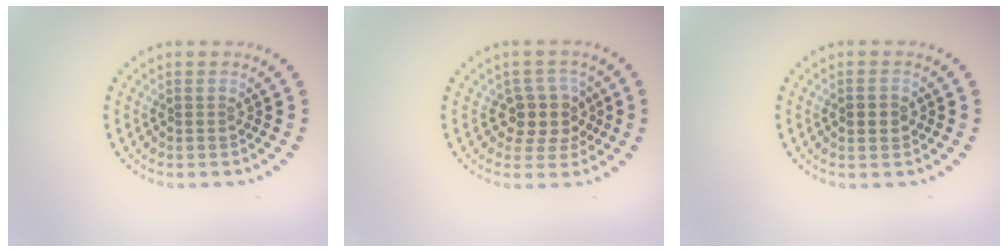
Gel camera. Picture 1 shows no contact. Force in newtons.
{"total": 3.2, "press": 2.6, "slide": 1.8}
{"total": 2.1, "press": 2.1, "slide": 0.0}